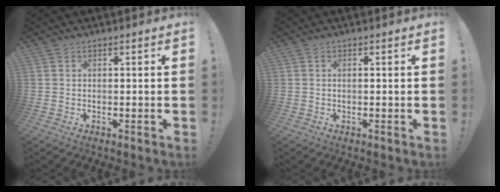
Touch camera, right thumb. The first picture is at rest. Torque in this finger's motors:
{"motor_torque": [0.01, -0.54, -0.18, -0.16, 0.08]}